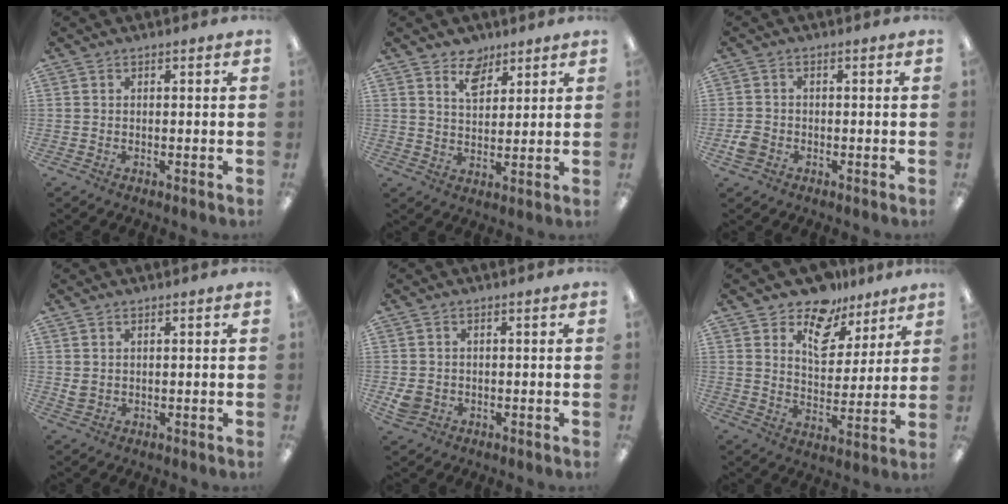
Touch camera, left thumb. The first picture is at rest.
{"total": 6.7, "force": [4.8, 3.9, 2.4], "torque": [-0.032, -0.022, 0.085]}
{"total": 3.1, "force": [-1.6, 2.3, 1.2], "torque": [-0.023, 0.003, -0.031]}
{"total": 1.6, "force": [0.7, 1.2, 0.8], "torque": [-0.017, 0.000, 0.013]}
{"total": 2.9, "force": [-0.6, 2.5, 1.4], "torque": [-0.022, -0.003, -0.012]}
{"total": 12.1, "force": [9.0, 6.7, 4.7], "torque": [-0.073, -0.057, 0.165]}